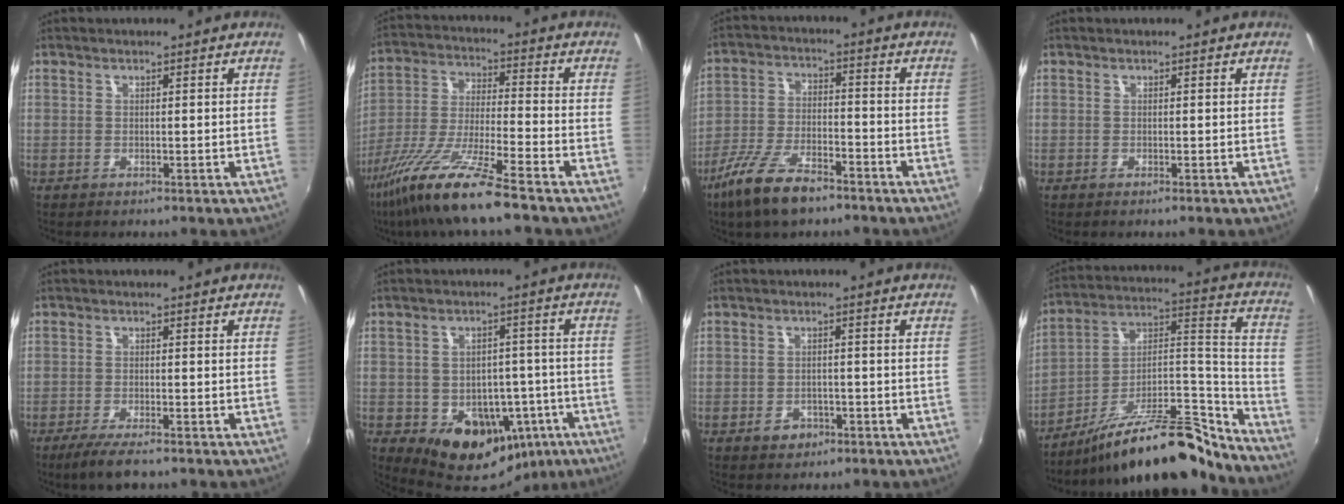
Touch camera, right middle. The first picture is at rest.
{"total": 15.0, "force": [-10.9, 0.1, 10.3], "torque": [-0.212, -0.027, -0.202]}
{"total": 11.5, "force": [-8.2, 3.7, 7.2], "torque": [-0.157, -0.014, -0.150]}
{"total": 0.0}
{"total": 4.9, "force": [-3.7, 0.7, 3.2], "torque": [-0.077, -0.016, -0.068]}
{"total": 14.6, "force": [-6.2, 11.5, 6.7], "torque": [-0.118, 0.023, -0.050]}
{"total": 3.0, "force": [-1.7, 2.2, 1.2], "torque": [-0.024, 0.003, -0.022]}
{"total": 21.0, "force": [-17.5, 5.2, 10.5], "torque": [-0.139, 0.033, -0.277]}